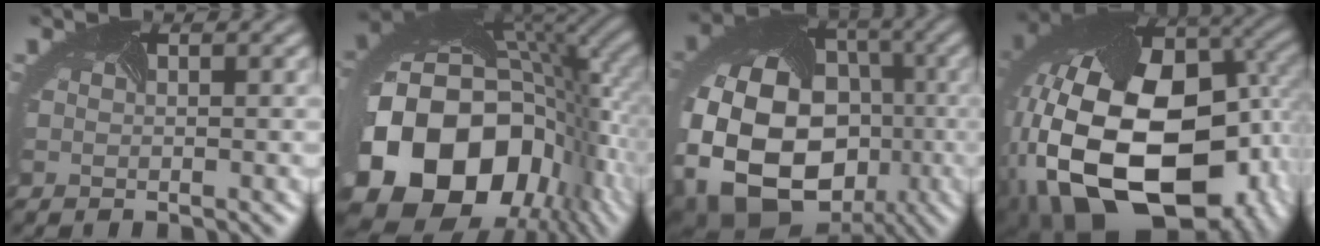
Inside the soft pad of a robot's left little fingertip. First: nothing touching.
{"total": 18.4, "force": [-5.9, 13.2, 11.3], "torque": [-0.242, -0.047, -0.086]}
{"total": 17.7, "force": [-5.6, 13.2, 10.3], "torque": [-0.196, -0.027, -0.095]}
{"total": 21.2, "force": [-4.7, 13.8, 15.4], "torque": [-0.339, -0.056, -0.049]}